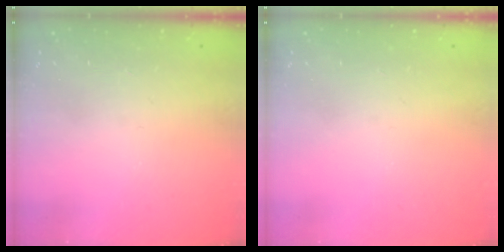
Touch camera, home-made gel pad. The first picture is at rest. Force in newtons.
{"total": 0.0}